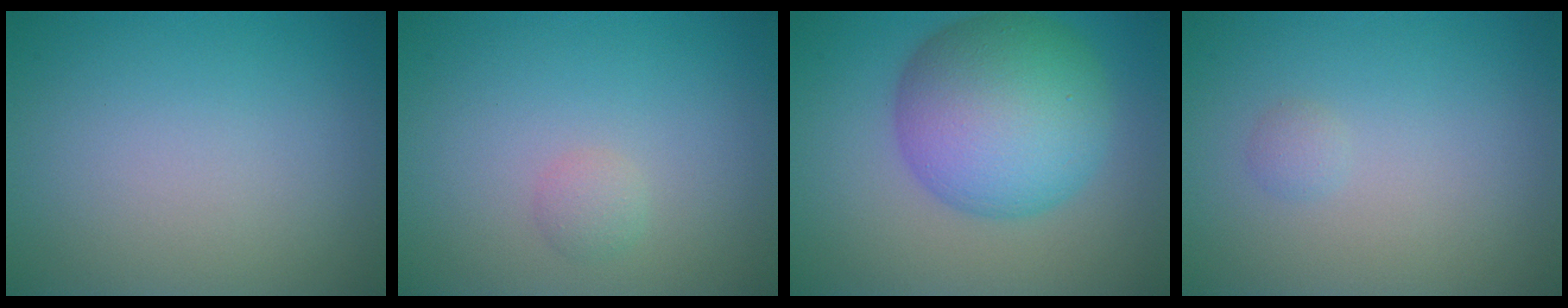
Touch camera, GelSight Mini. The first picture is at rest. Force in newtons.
{"total": 1.0, "press": 1.0, "slide": 0.0}
{"total": 10.5, "press": 10.5, "slide": 0.3}
{"total": 0.7, "press": 0.7, "slide": 0.0}